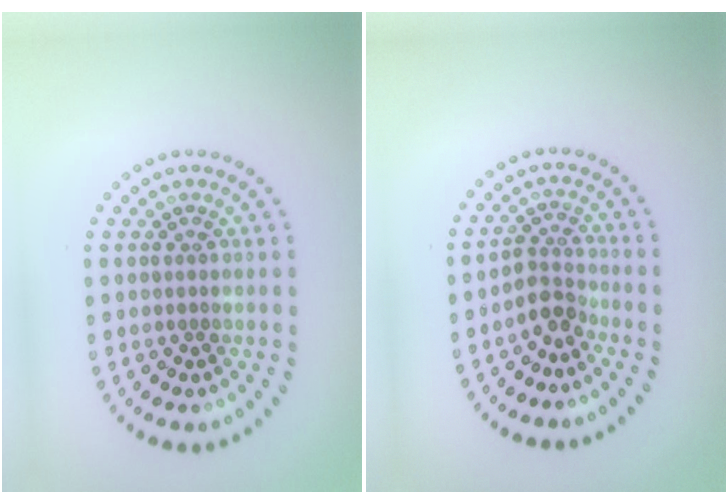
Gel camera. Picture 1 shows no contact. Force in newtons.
{"total": 2.4, "press": 1.8, "slide": 1.6}